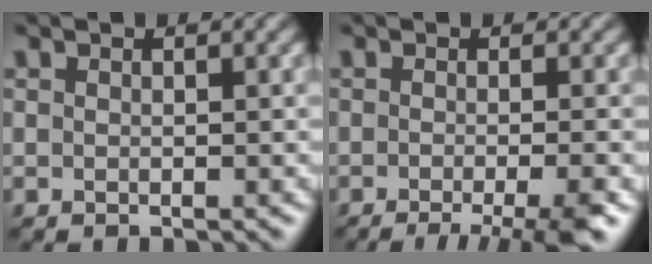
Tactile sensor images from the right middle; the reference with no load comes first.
{"total": 5.9, "force": [-3.2, 1.5, 4.8], "torque": [-0.048, -0.008, -0.046]}